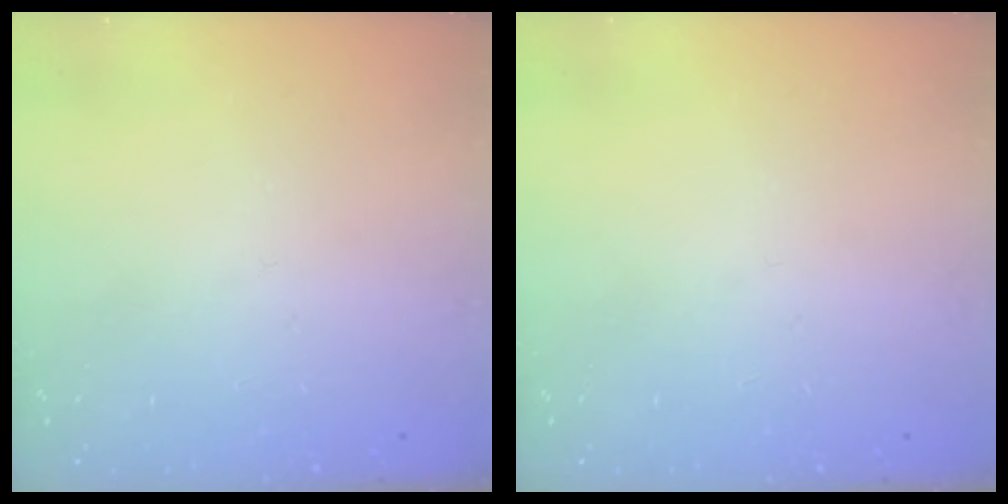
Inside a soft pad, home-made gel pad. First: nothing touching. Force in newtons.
{"total": 0.0}